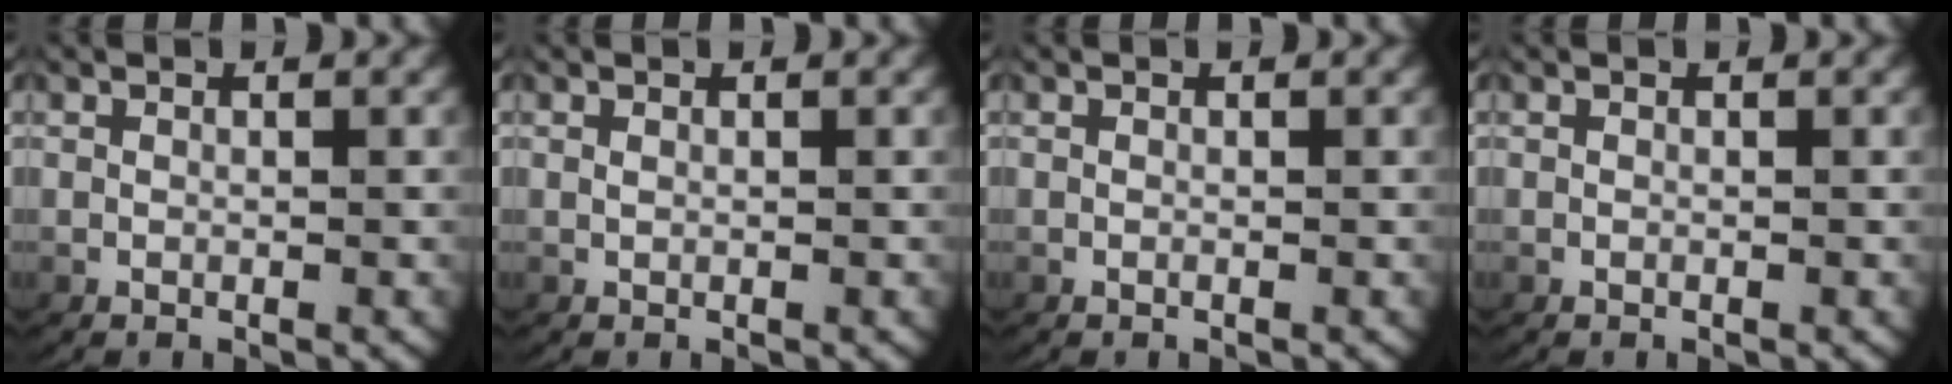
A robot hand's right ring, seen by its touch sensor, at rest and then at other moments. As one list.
[{"total": 0.0}, {"total": 0.0}, {"total": 0.0}]